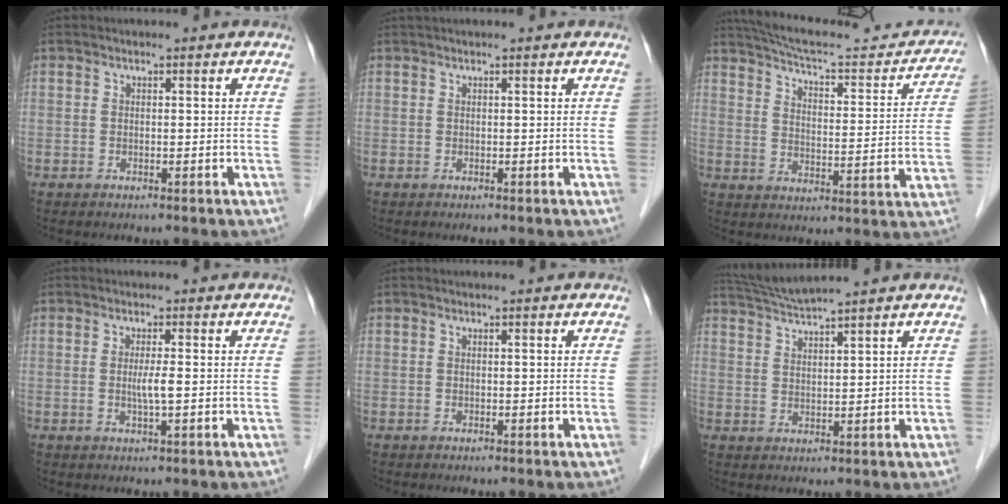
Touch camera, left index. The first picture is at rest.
{"total": 1.6, "force": [1.4, -0.1, 0.7], "torque": [-0.009, 0.026, 0.027]}
{"total": 22.0, "force": [19.9, 4.3, 8.3], "torque": [-0.120, -0.013, 0.256]}
{"total": 2.1, "force": [-0.3, -0.2, 2.1], "torque": [-0.044, -0.004, -0.006]}
{"total": 0.0}
{"total": 6.3, "force": [5.7, -1.6, 2.1], "torque": [-0.044, 0.013, 0.106]}